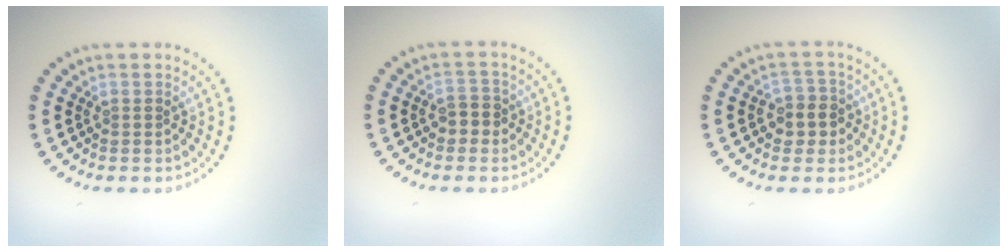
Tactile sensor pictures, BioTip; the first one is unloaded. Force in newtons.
{"total": 1.9, "press": 1.9, "slide": 0.5}
{"total": 2.6, "press": 2.4, "slide": 1.1}